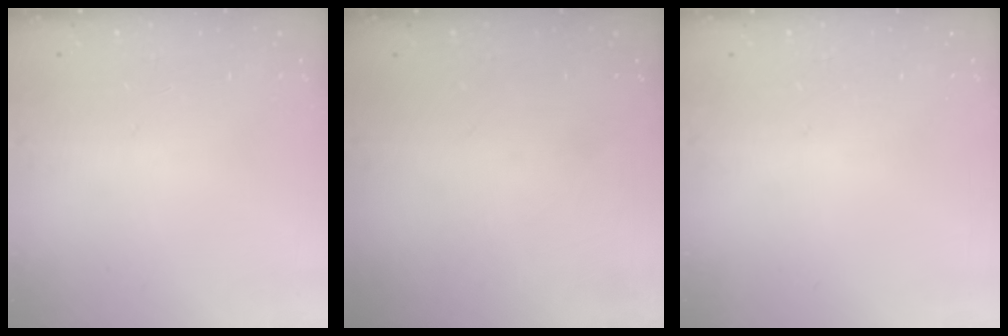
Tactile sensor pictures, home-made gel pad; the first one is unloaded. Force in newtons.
{"total": 0.0}
{"total": 0.0}